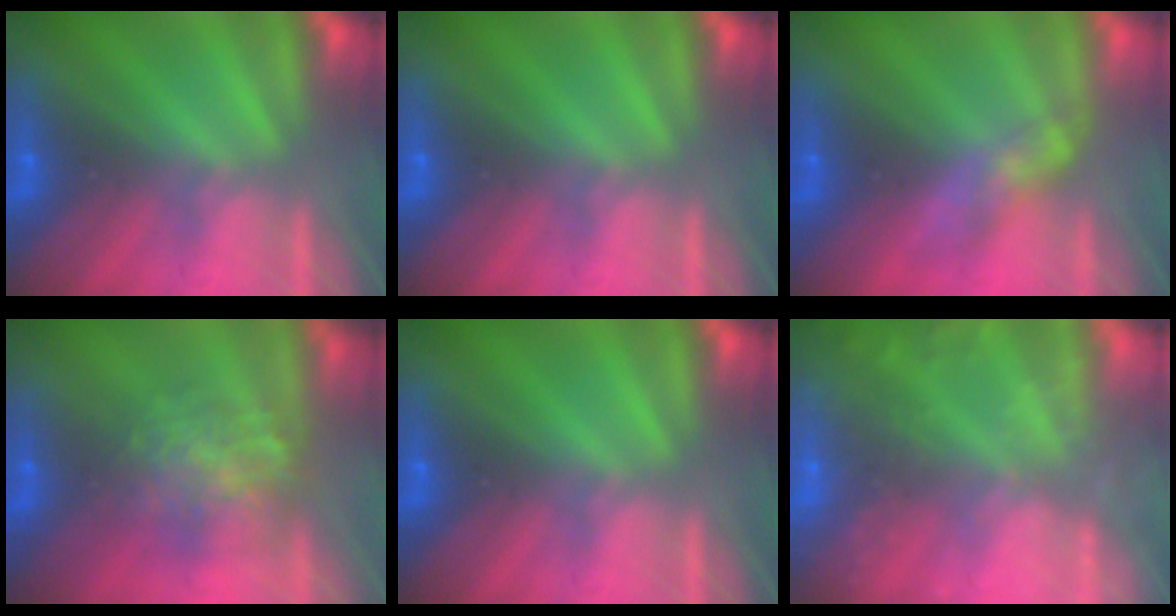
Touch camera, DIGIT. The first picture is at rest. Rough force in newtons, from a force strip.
{"total": 0.0}
{"total": 2.7}
{"total": 7.9}
{"total": 0.0}
{"total": 9.0}